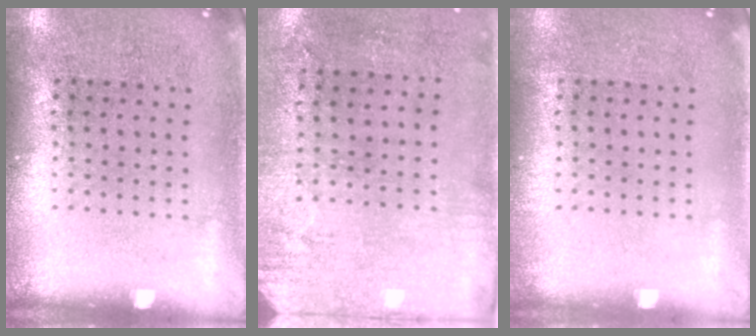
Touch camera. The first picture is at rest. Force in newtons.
{"total": 2.9, "press": 2.4, "slide": 1.7}
{"total": 0.0}